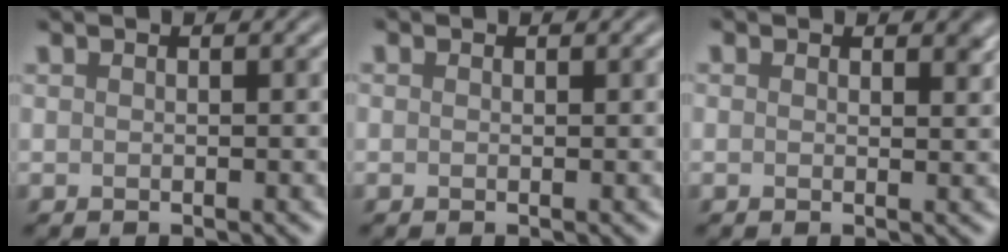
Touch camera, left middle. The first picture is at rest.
{"total": 0.0}
{"total": 1.4, "force": [0.8, 0.9, 0.7], "torque": [-0.006, -0.004, 0.009]}